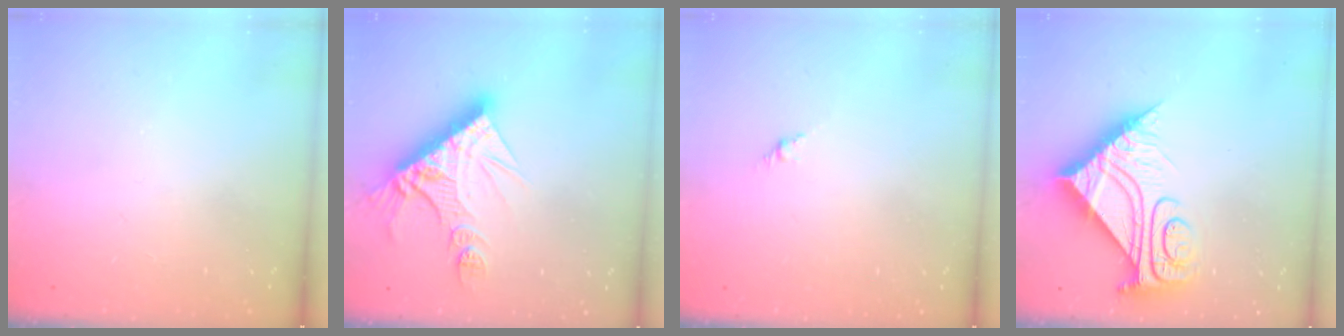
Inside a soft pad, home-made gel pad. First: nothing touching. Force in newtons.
{"total": 14.2, "press": 14.2, "slide": 1.2}
{"total": 1.5, "press": 1.4, "slide": 0.6}
{"total": 13.0, "press": 13.0, "slide": 1.0}